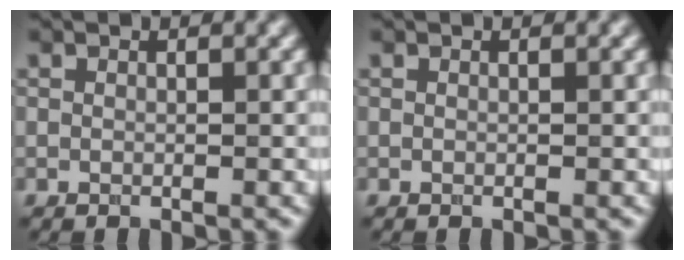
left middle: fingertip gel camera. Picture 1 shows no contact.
{"total": 0.0}